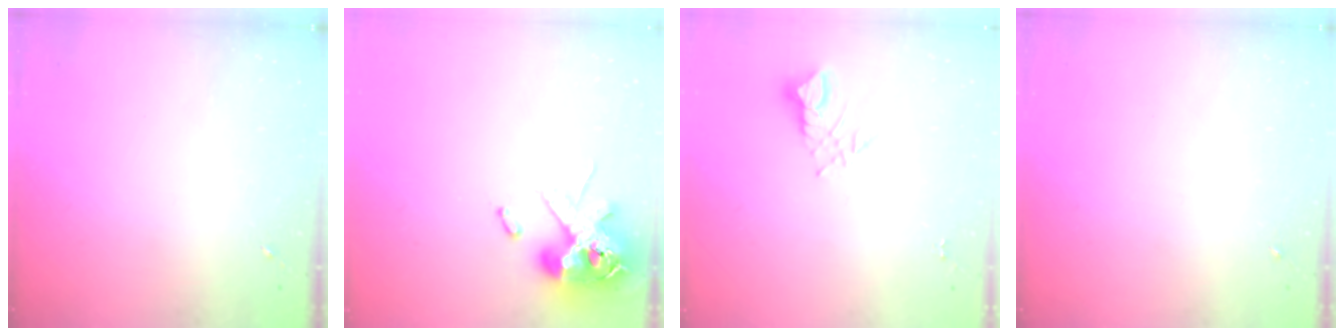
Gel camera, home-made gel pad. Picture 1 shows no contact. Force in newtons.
{"total": 12.9, "press": 12.7, "slide": 2.2}
{"total": 3.7, "press": 3.7, "slide": 0.2}
{"total": 0.0}